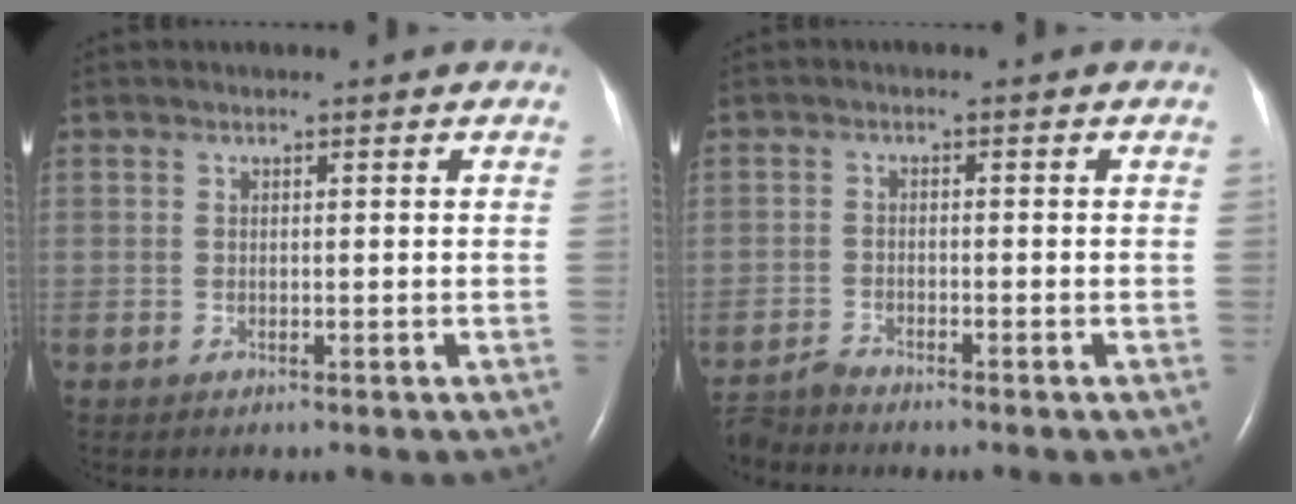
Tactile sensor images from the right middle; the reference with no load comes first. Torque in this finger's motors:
{"motor_torque": [-0.03, 0.04, -0.07, -0.01]}